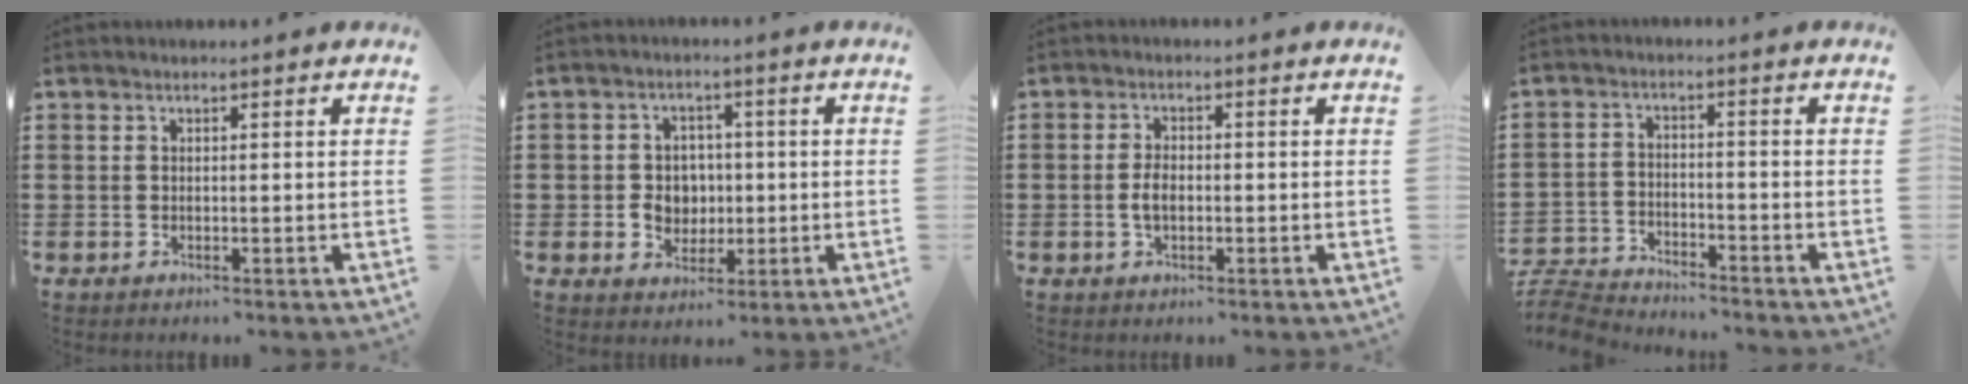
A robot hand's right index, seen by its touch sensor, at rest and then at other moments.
{"total": 4.7, "force": [-0.2, 4.2, 1.9], "torque": [-0.034, 0.004, -0.010]}
{"total": 2.7, "force": [-0.4, 1.5, 2.3], "torque": [-0.051, 0.000, -0.010]}
{"total": 5.3, "force": [-5.3, 0.7, 0.5], "torque": [-0.027, 0.003, -0.112]}